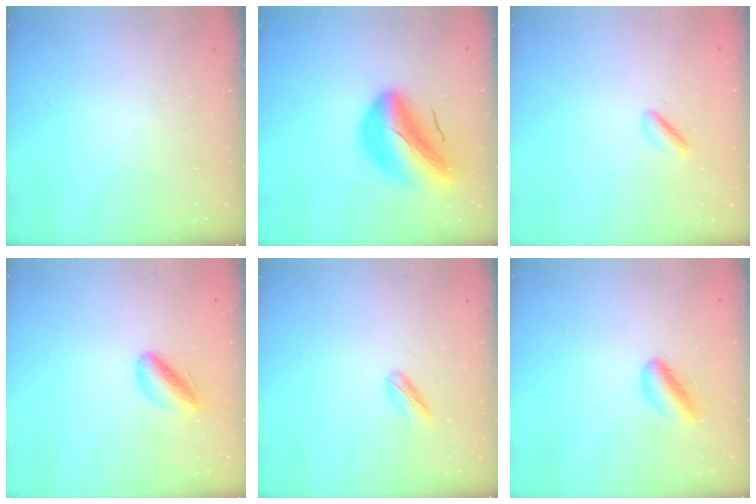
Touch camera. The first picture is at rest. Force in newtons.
{"total": 17.0, "press": 16.2, "slide": 5.0}
{"total": 2.3, "press": 2.0, "slide": 1.1}
{"total": 5.8, "press": 5.5, "slide": 1.9}
{"total": 3.8, "press": 3.7, "slide": 0.8}
{"total": 6.3, "press": 6.0, "slide": 1.8}